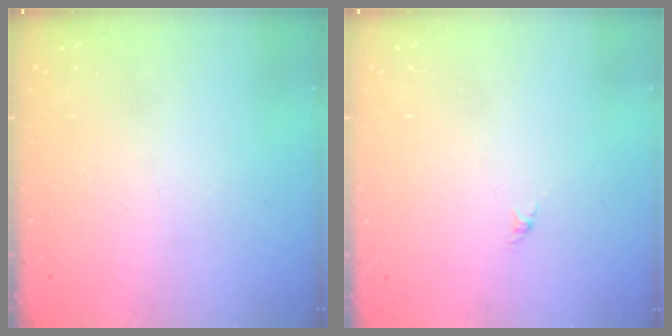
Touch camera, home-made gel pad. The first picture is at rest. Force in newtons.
{"total": 0.0}